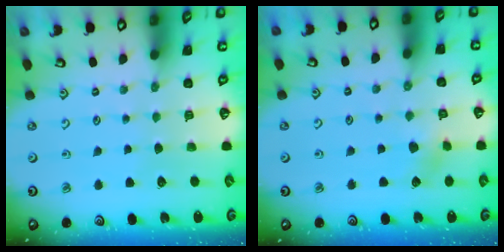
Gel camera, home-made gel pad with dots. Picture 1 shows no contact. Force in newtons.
{"total": 3.5, "press": 3.5, "slide": 0.4}